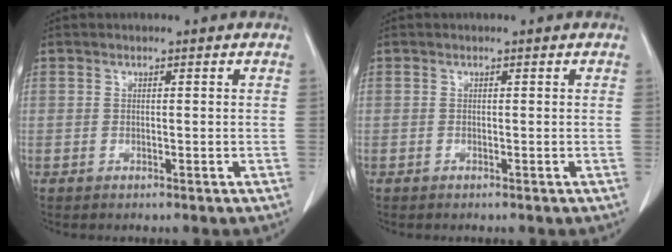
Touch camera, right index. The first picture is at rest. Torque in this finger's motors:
{"motor_torque": [0.09, 0.06, -0.01, -0.01]}